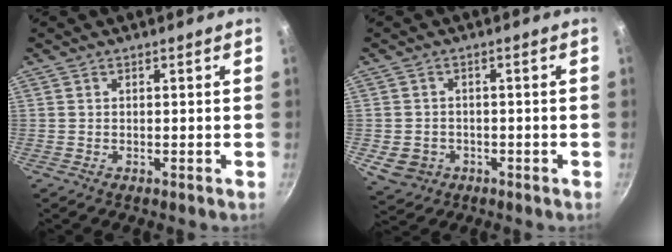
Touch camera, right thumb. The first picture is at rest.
{"total": 5.6, "force": [-1.6, 4.7, 2.7], "torque": [-0.038, 0.013, -0.015]}